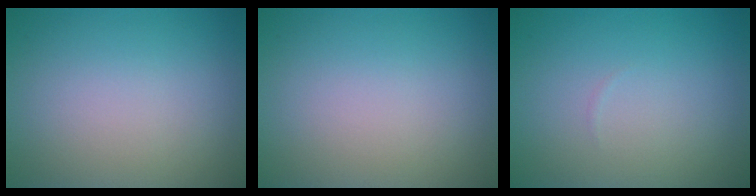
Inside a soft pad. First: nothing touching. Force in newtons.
{"total": 0.0}
{"total": 0.0}